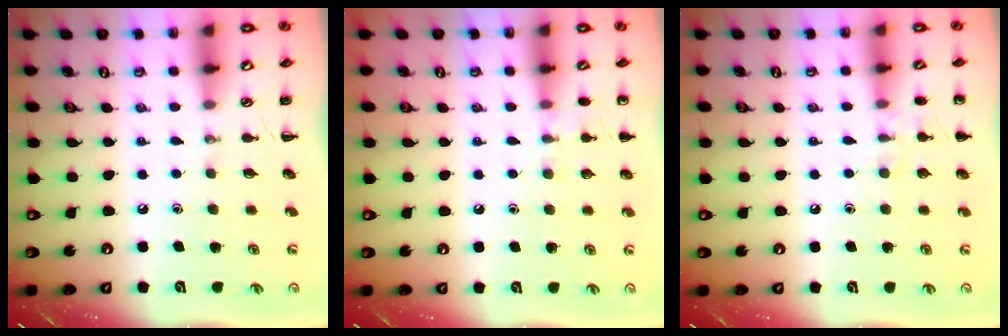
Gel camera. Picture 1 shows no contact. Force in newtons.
{"total": 5.8, "press": 5.5, "slide": 1.8}
{"total": 6.3, "press": 6.0, "slide": 2.0}